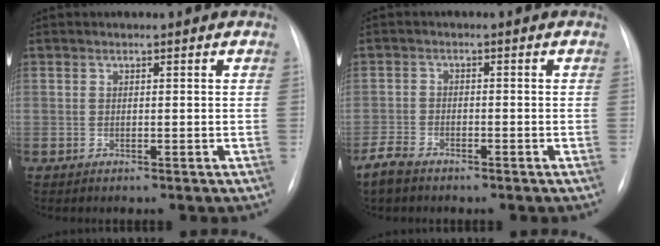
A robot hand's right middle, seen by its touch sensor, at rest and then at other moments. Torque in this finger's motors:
{"motor_torque": [0.19, -0.41, 0.02, 0.04]}